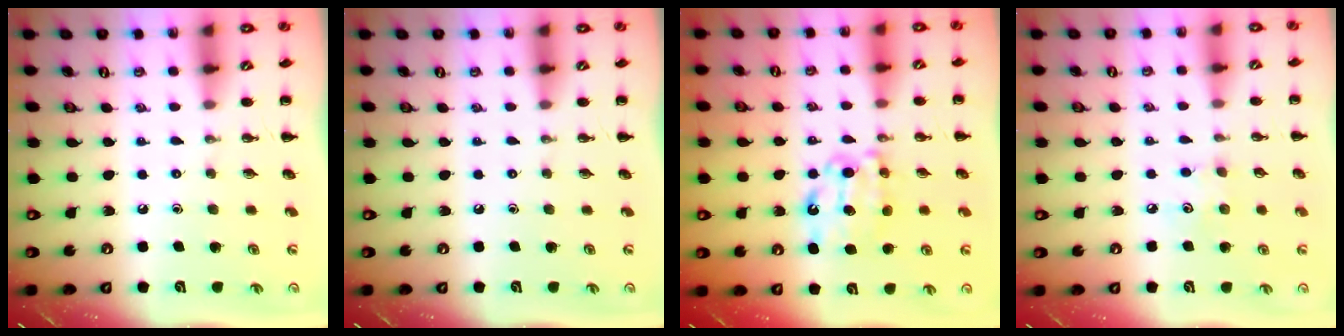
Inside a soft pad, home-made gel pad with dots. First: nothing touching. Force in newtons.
{"total": 0.0}
{"total": 9.6, "press": 9.6, "slide": 0.7}
{"total": 4.3, "press": 4.3, "slide": 0.9}